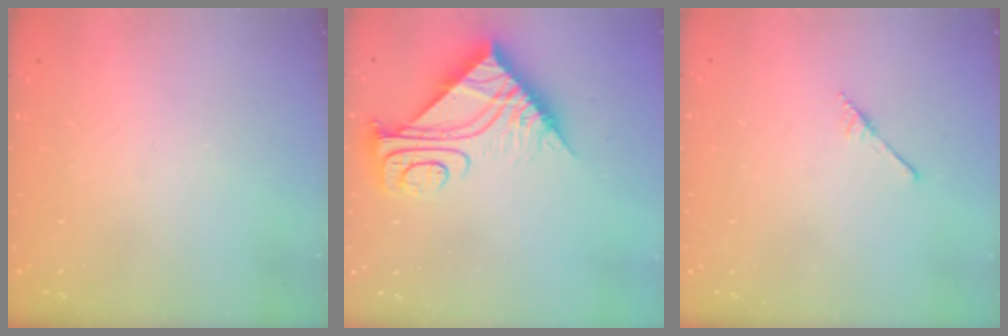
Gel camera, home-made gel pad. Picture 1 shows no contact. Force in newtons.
{"total": 9.9, "press": 9.9, "slide": 0.9}
{"total": 2.5, "press": 2.4, "slide": 0.3}